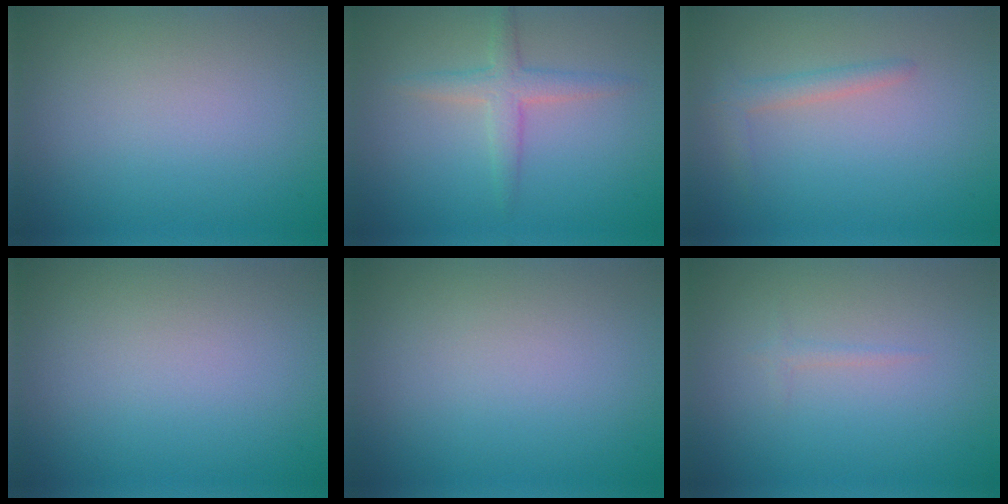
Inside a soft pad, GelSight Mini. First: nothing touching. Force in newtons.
{"total": 2.4, "press": 2.4, "slide": 0.2}
{"total": 1.6, "press": 1.6, "slide": 0.1}
{"total": 0.0}
{"total": 0.0}
{"total": 0.6, "press": 0.6, "slide": 0.0}